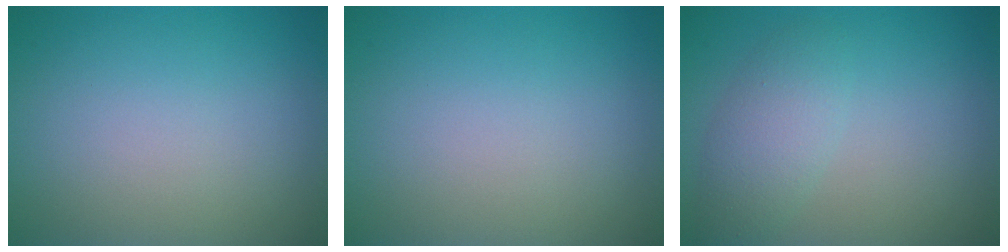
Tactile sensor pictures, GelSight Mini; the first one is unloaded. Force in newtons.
{"total": 0.0}
{"total": 2.9, "press": 2.9, "slide": 0.2}